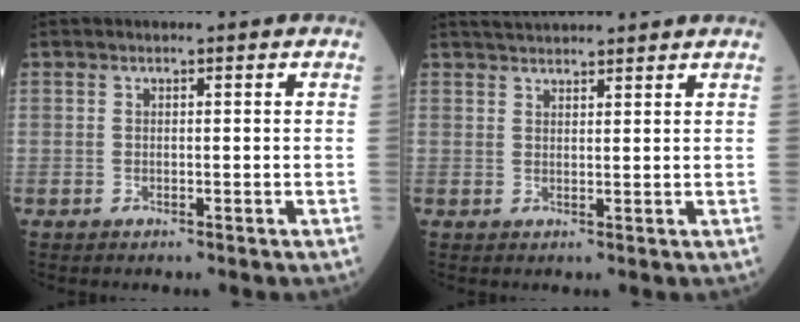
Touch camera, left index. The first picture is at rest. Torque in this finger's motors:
{"motor_torque": [0.00, -0.62, 0.09, 0.06]}